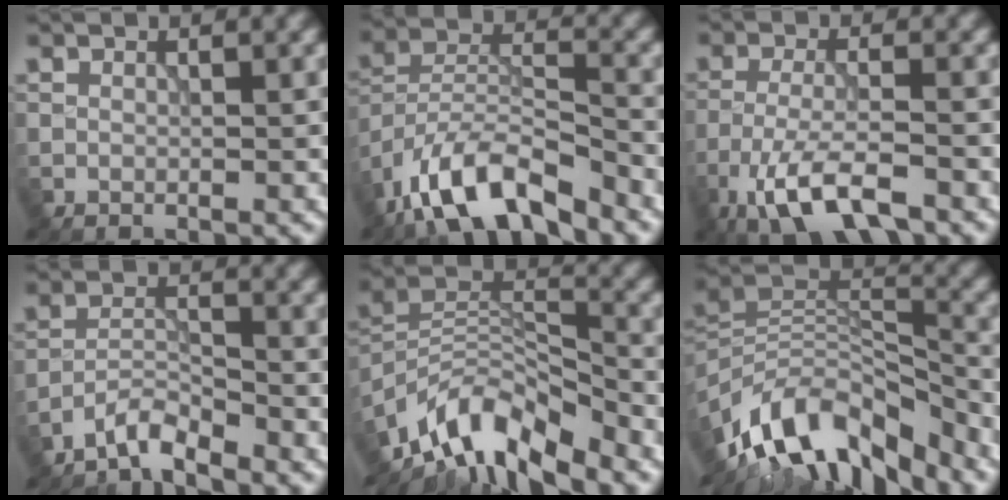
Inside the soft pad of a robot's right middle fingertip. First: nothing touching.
{"total": 9.1, "force": [-6.9, 2.8, 5.3], "torque": [-0.089, 0.001, -0.138]}
{"total": 6.5, "force": [-4.2, 1.9, 4.7], "torque": [-0.095, -0.005, -0.082]}
{"total": 3.0, "force": [-2.9, 0.3, 0.9], "torque": [-0.014, 0.005, -0.064]}
{"total": 9.5, "force": [-7.2, 3.2, 5.2], "torque": [-0.084, -0.001, -0.149]}
{"total": 13.1, "force": [-9.5, 5.3, 7.2], "torque": [-0.140, 0.024, -0.179]}